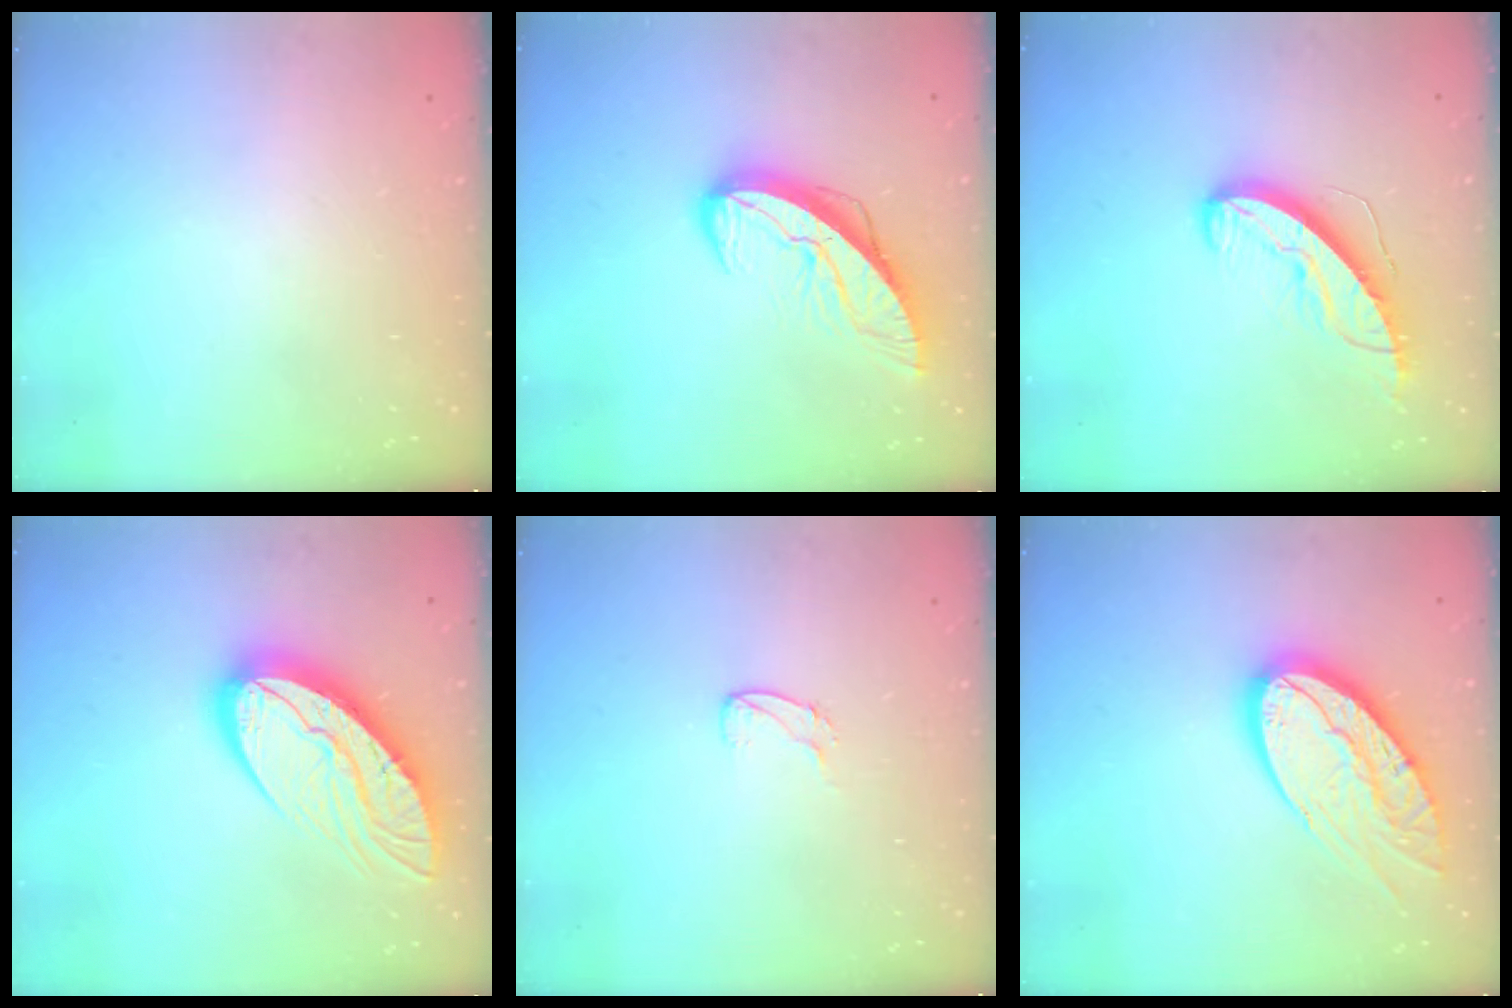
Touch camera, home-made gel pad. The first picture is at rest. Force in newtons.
{"total": 10.4, "press": 10.4, "slide": 1.0}
{"total": 11.0, "press": 11.0, "slide": 1.0}
{"total": 16.2, "press": 16.2, "slide": 1.4}
{"total": 4.6, "press": 4.6, "slide": 0.5}
{"total": 19.8, "press": 19.8, "slide": 1.2}